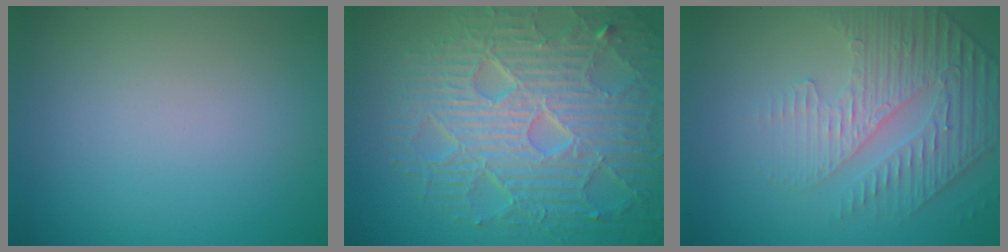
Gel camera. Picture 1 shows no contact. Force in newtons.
{"total": 8.9, "press": 6.4, "slide": 6.2}
{"total": 4.7, "press": 3.3, "slide": 3.4}